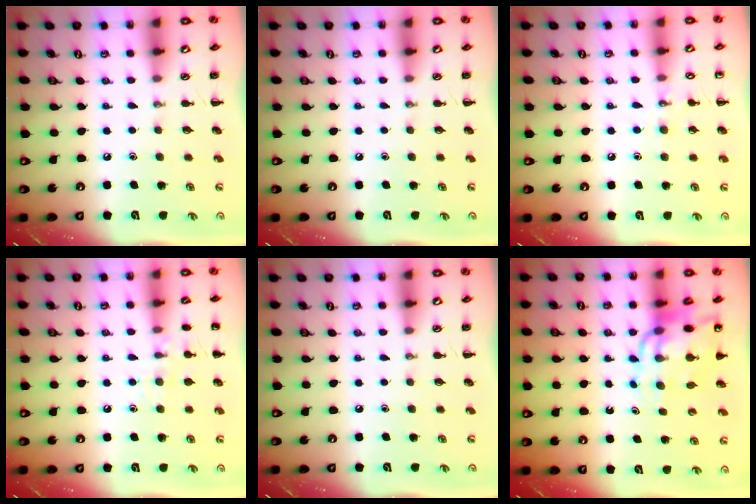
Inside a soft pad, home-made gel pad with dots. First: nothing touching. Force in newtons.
{"total": 0.0}
{"total": 6.7, "press": 6.5, "slide": 1.7}
{"total": 8.0, "press": 7.8, "slide": 1.7}
{"total": 0.0}
{"total": 13.1, "press": 12.5, "slide": 4.1}